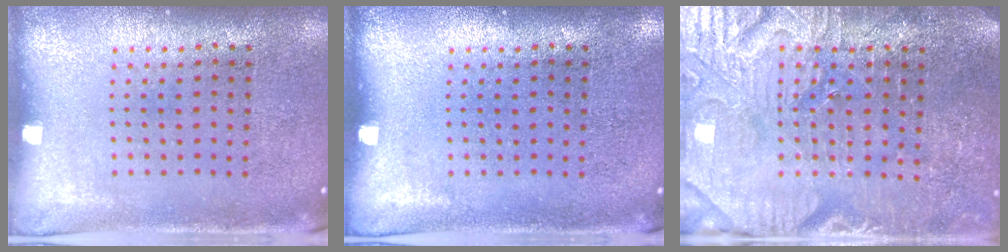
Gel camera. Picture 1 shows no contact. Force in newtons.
{"total": 0.0}
{"total": 4.0, "press": 3.9, "slide": 1.2}